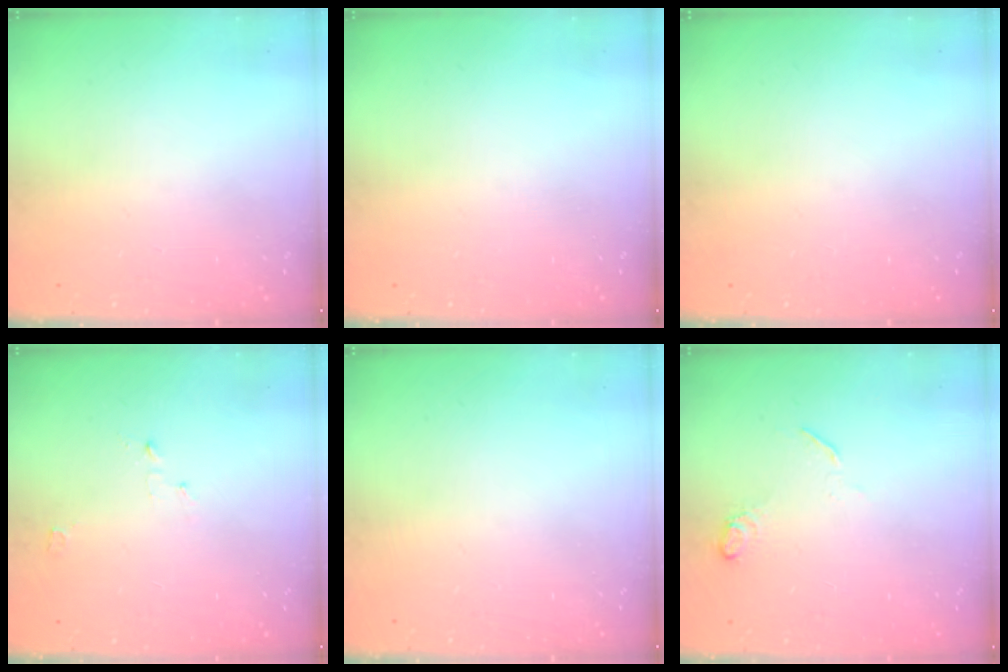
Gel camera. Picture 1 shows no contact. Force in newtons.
{"total": 0.0}
{"total": 0.0}
{"total": 2.7, "press": 2.6, "slide": 0.3}
{"total": 0.0}
{"total": 5.1, "press": 5.1, "slide": 0.5}